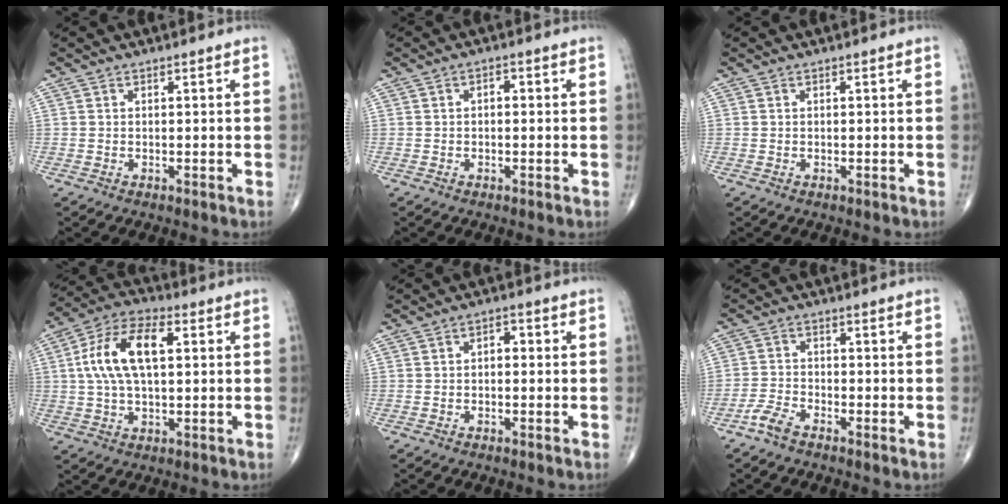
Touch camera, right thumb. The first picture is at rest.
{"total": 1.4, "force": [0.1, 0.8, 1.1], "torque": [-0.013, 0.006, -0.003]}
{"total": 0.0}
{"total": 13.5, "force": [2.4, 6.7, 11.5], "torque": [-0.226, 0.023, 0.042]}
{"total": 2.2, "force": [0.0, 1.4, 1.7], "torque": [-0.016, 0.009, -0.006]}
{"total": 3.4, "force": [-2.7, 1.0, 1.8], "torque": [-0.041, 0.008, -0.061]}